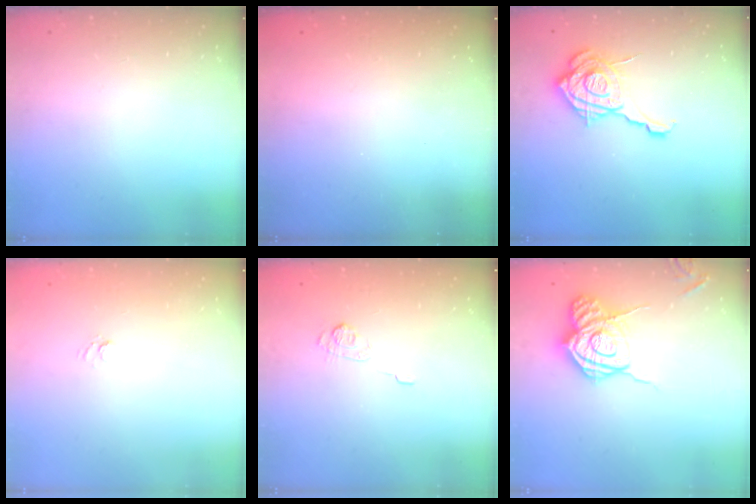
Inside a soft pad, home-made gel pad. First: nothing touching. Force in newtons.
{"total": 2.4, "press": 2.3, "slide": 0.8}
{"total": 18.2, "press": 18.1, "slide": 2.0}
{"total": 3.6, "press": 3.4, "slide": 1.1}
{"total": 8.2, "press": 8.0, "slide": 1.5}
{"total": 14.2, "press": 14.1, "slide": 0.8}